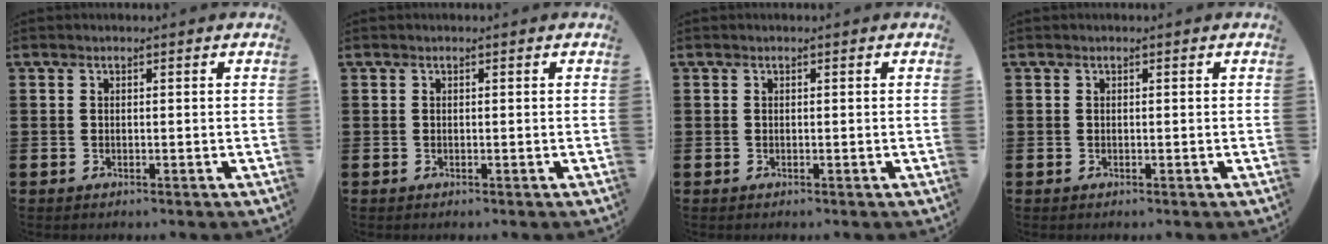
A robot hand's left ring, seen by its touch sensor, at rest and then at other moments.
{"total": 0.0}
{"total": 0.0}
{"total": 0.0}